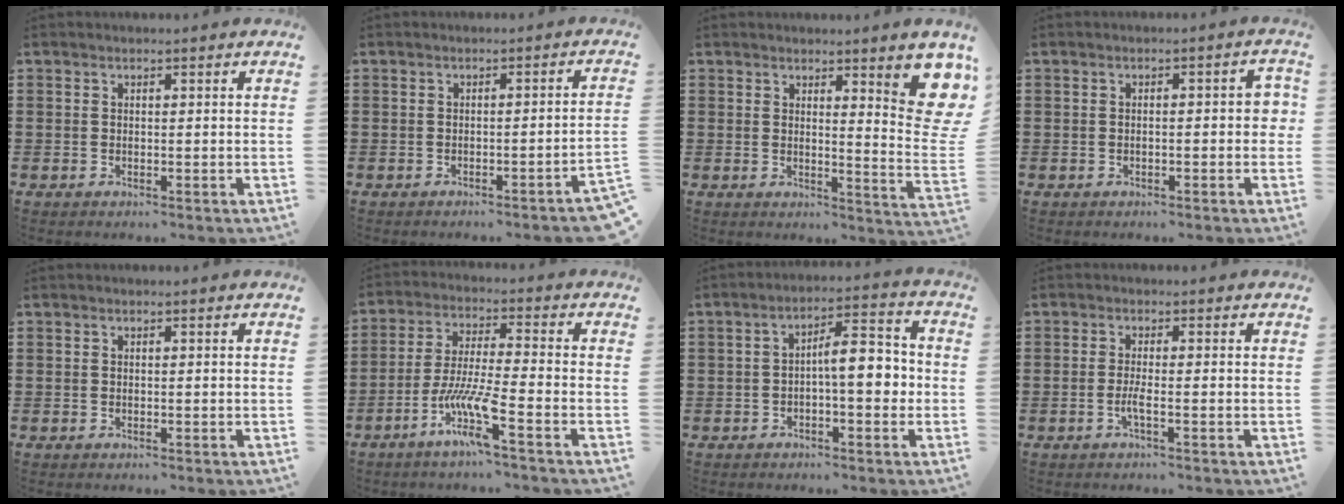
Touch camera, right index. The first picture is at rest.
{"total": 1.8, "force": [-1.4, -0.4, 1.1], "torque": [-0.019, -0.001, -0.028]}
{"total": 7.1, "force": [3.8, 1.0, 5.9], "torque": [-0.086, -0.034, 0.060]}
{"total": 2.3, "force": [-0.5, 0.5, 2.1], "torque": [-0.037, 0.001, -0.010]}
{"total": 0.0}
{"total": 9.0, "force": [-5.0, 0.6, 7.5], "torque": [-0.166, -0.012, -0.100]}
{"total": 6.7, "force": [-0.7, 2.3, 6.2], "torque": [-0.089, 0.001, -0.019]}
{"total": 2.2, "force": [-0.9, 0.0, 2.0], "torque": [-0.042, -0.004, -0.020]}